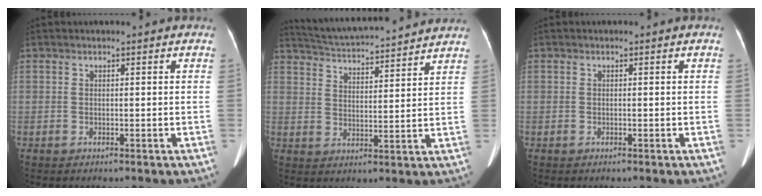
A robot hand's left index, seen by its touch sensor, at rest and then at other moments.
{"total": 16.9, "force": [15.8, 1.2, 5.9], "torque": [-0.106, 0.030, 0.233]}
{"total": 0.0}